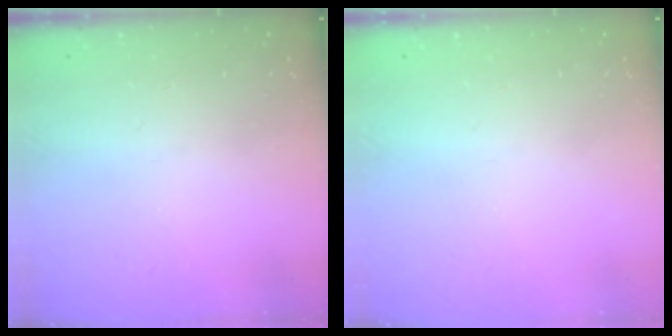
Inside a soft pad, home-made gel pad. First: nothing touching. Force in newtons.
{"total": 0.0}